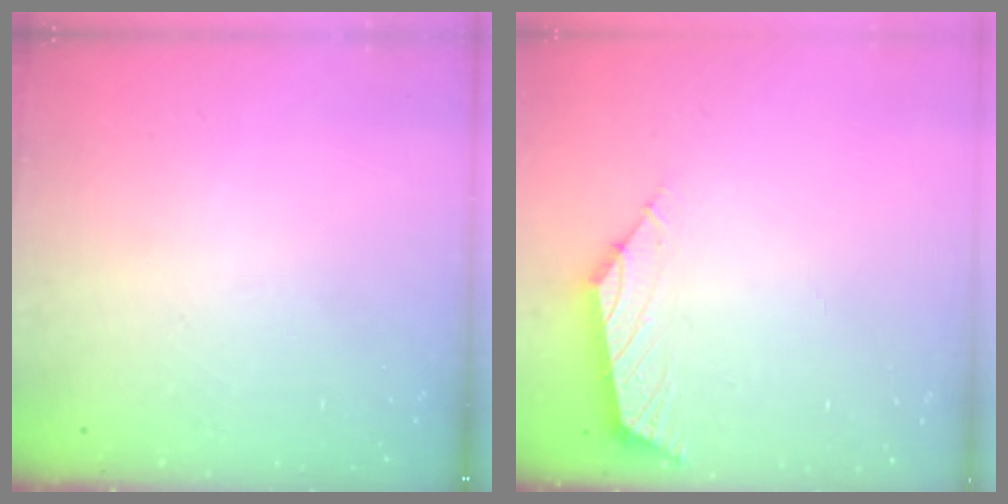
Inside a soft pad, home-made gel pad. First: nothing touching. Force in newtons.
{"total": 2.8, "press": 2.7, "slide": 0.7}